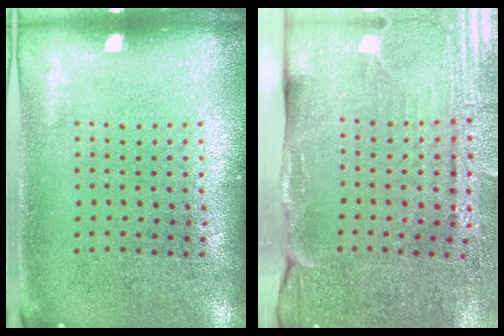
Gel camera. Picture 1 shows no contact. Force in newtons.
{"total": 4.2, "press": 3.8, "slide": 1.8}